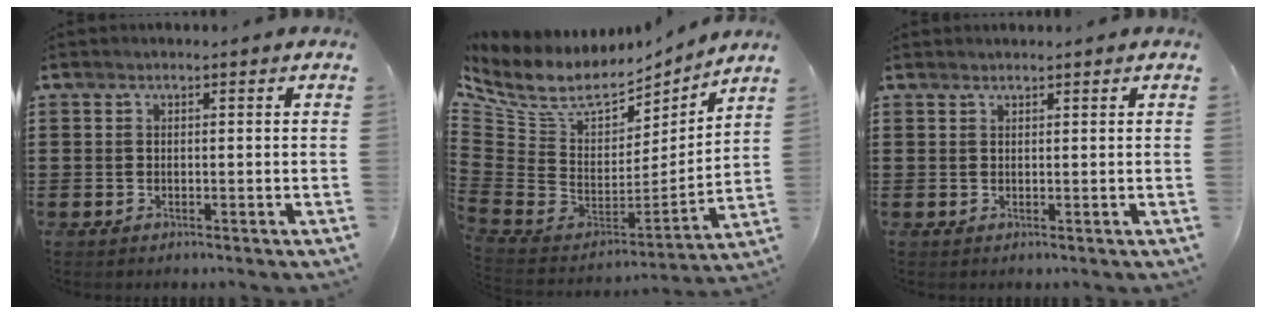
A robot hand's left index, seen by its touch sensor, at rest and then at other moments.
{"total": 8.9, "force": [5.7, 4.6, 5.0], "torque": [-0.140, -0.050, 0.097]}
{"total": 0.8, "force": [0.7, 0.1, 0.0], "torque": [-0.002, 0.000, 0.015]}